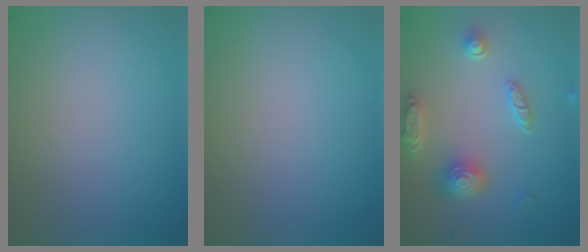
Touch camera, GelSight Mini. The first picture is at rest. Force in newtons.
{"total": 0.0}
{"total": 4.8, "press": 3.9, "slide": 2.8}